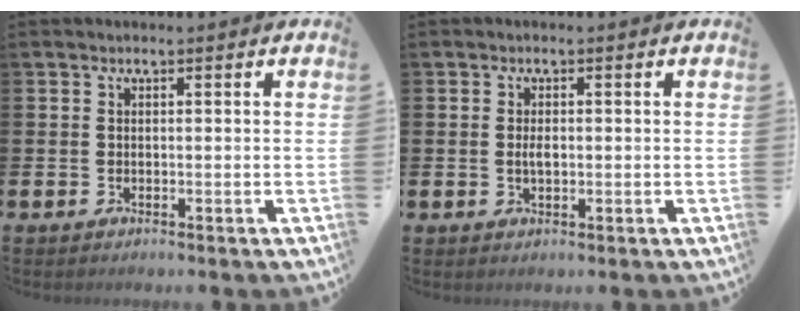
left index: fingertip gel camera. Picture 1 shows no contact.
{"total": 1.6, "force": [-0.2, 0.8, 1.4], "torque": [-0.027, 0.003, -0.005]}